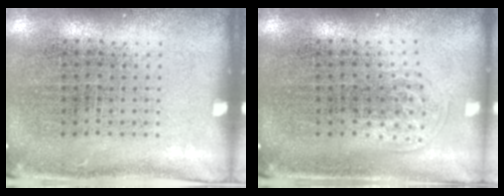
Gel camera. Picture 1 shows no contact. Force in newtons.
{"total": 1.0, "press": 0.6, "slide": 0.8}